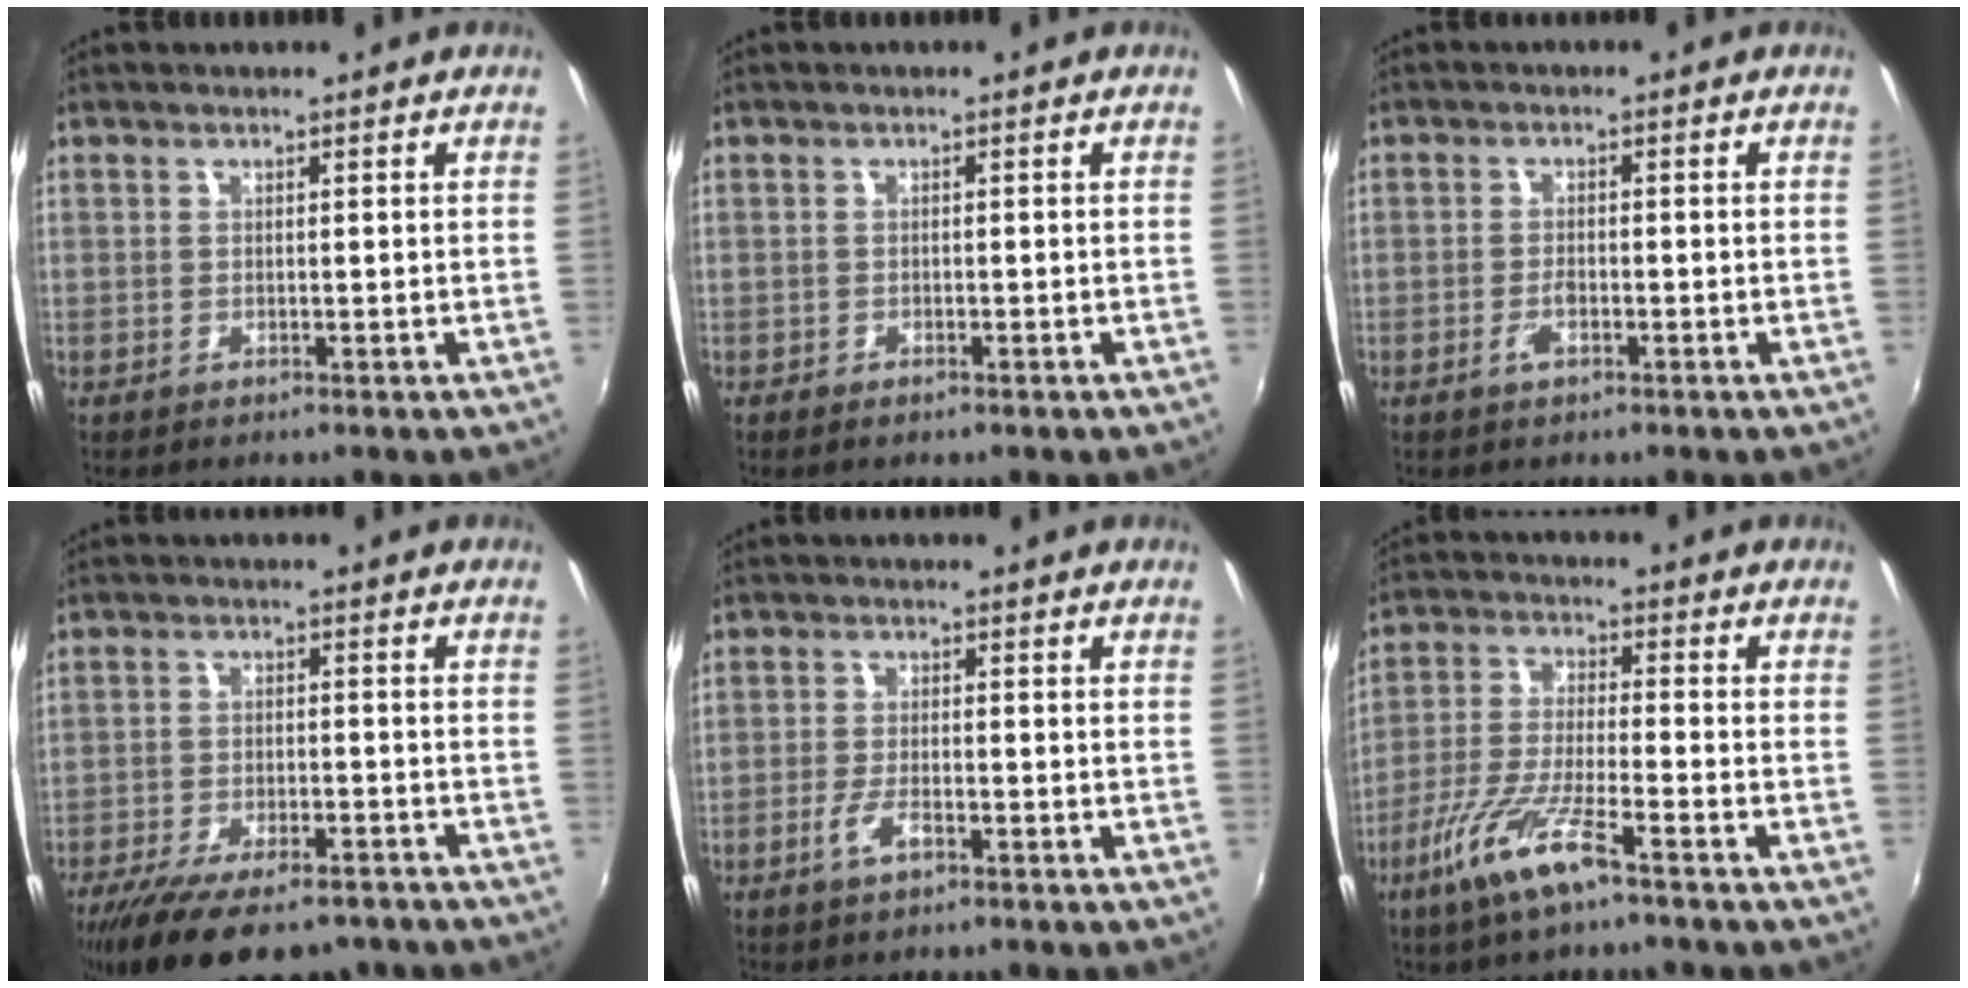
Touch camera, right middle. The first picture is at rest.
{"total": 1.6, "force": [-1.2, 0.9, 0.7], "torque": [-0.015, -0.008, -0.020]}
{"total": 2.4, "force": [-1.3, 1.0, 1.7], "torque": [-0.038, -0.001, -0.026]}
{"total": 17.6, "force": [-13.1, 6.5, 9.8], "torque": [-0.198, -0.040, -0.198]}
{"total": 3.7, "force": [-2.1, 1.1, 2.8], "torque": [-0.065, -0.003, -0.041]}
{"total": 10.8, "force": [-6.5, 1.5, 8.5], "torque": [-0.181, -0.013, -0.126]}